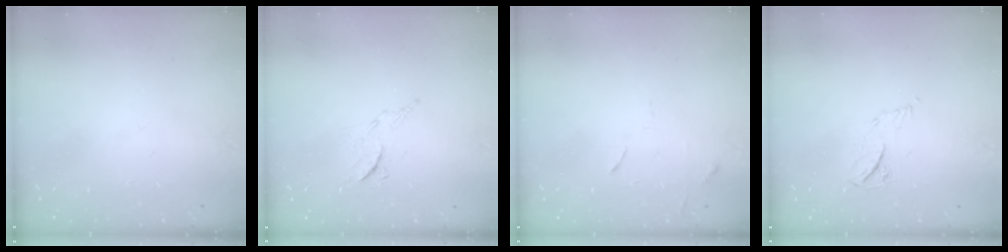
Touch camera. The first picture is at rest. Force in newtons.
{"total": 6.8, "press": 6.8, "slide": 0.5}
{"total": 5.4, "press": 5.4, "slide": 0.7}
{"total": 4.4, "press": 4.3, "slide": 0.6}